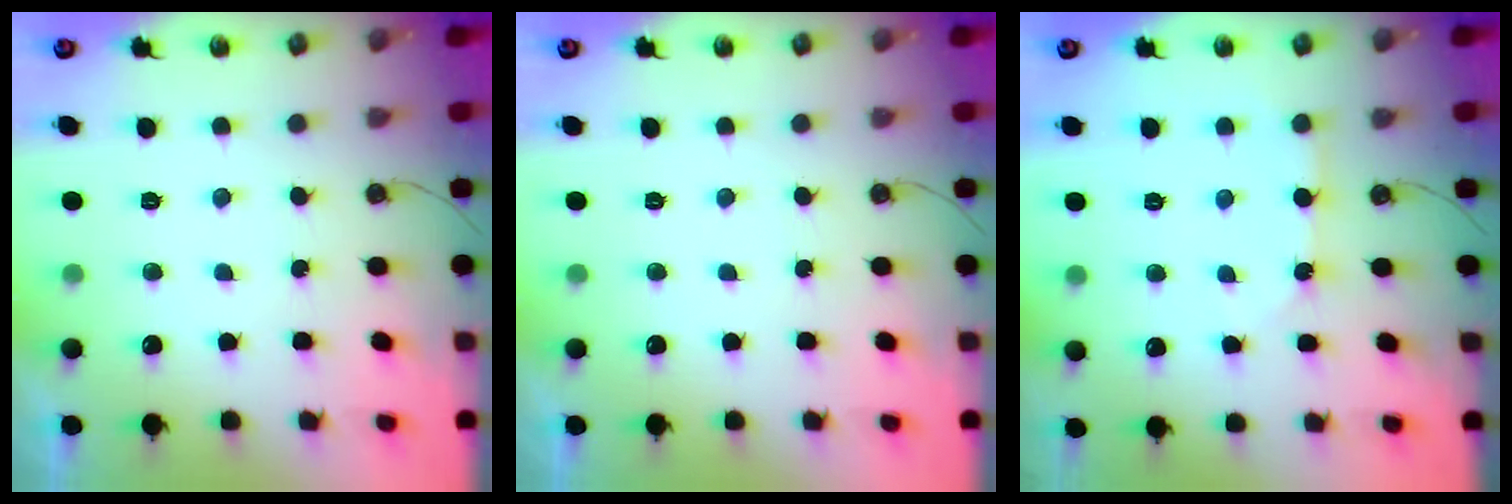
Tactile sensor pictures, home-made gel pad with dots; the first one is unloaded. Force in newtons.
{"total": 0.0}
{"total": 4.7, "press": 4.7, "slide": 0.3}